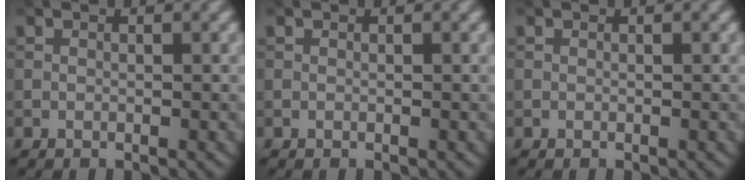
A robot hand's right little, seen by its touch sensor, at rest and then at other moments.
{"total": 0.0}
{"total": 0.0}